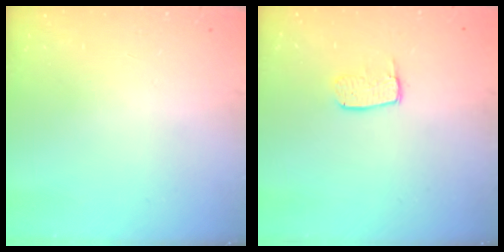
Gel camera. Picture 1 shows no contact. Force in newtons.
{"total": 5.8, "press": 5.8, "slide": 0.4}